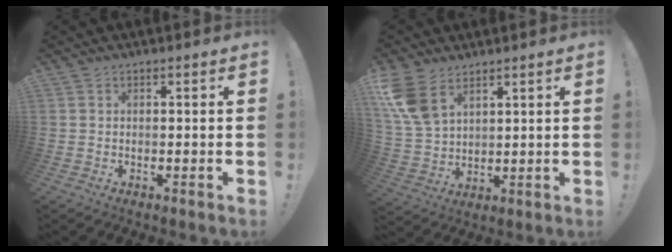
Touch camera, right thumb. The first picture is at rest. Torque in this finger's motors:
{"motor_torque": [0.50, 1.84, 0.41, 0.00, 0.08]}